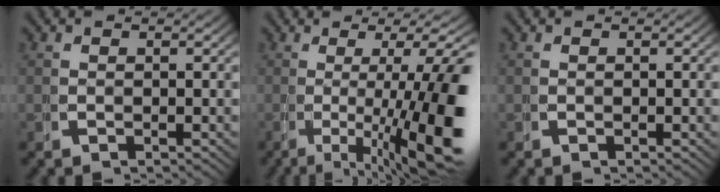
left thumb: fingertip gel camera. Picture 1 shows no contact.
{"total": 13.2, "force": [-1.7, 5.7, 11.8], "torque": [-0.161, -0.027, -0.012]}
{"total": 0.0}